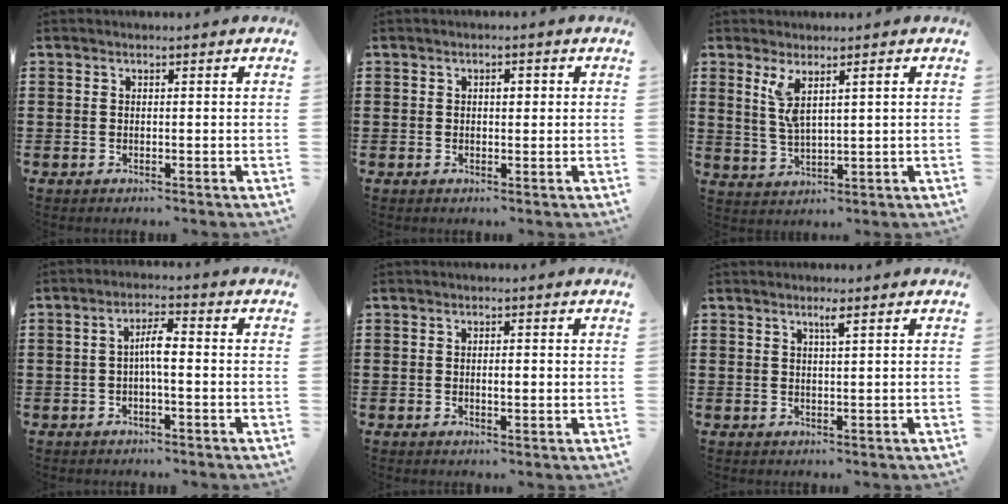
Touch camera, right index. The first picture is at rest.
{"total": 1.5, "force": [0.2, 0.7, 1.3], "torque": [-0.026, 0.007, 0.002]}
{"total": 4.2, "force": [1.7, 1.1, 3.7], "torque": [-0.086, -0.001, 0.027]}
{"total": 4.0, "force": [-0.4, 0.9, 3.8], "torque": [-0.070, 0.006, -0.010]}
{"total": 1.6, "force": [0.0, 0.5, 1.5], "torque": [-0.029, 0.000, -0.001]}
{"total": 1.6, "force": [0.9, -0.1, 1.3], "torque": [-0.027, -0.001, 0.015]}